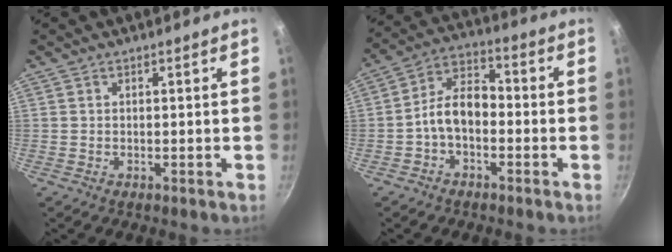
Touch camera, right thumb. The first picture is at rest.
{"total": 8.8, "force": [-1.9, 5.5, 6.7], "torque": [-0.108, 0.038, -0.048]}